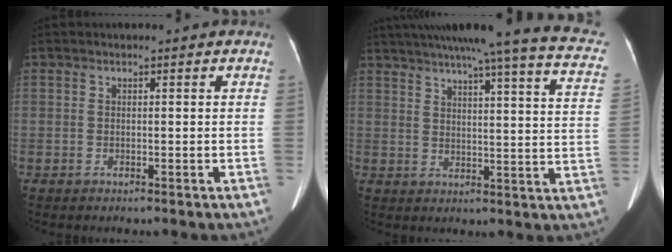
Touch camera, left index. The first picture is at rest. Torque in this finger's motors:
{"motor_torque": [0.03, -1.68, 0.07, 0.08]}